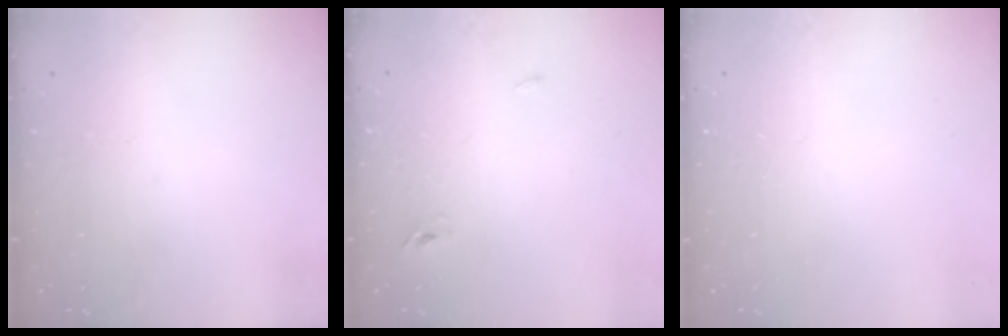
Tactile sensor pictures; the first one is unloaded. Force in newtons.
{"total": 2.4, "press": 2.2, "slide": 1.0}
{"total": 0.0}